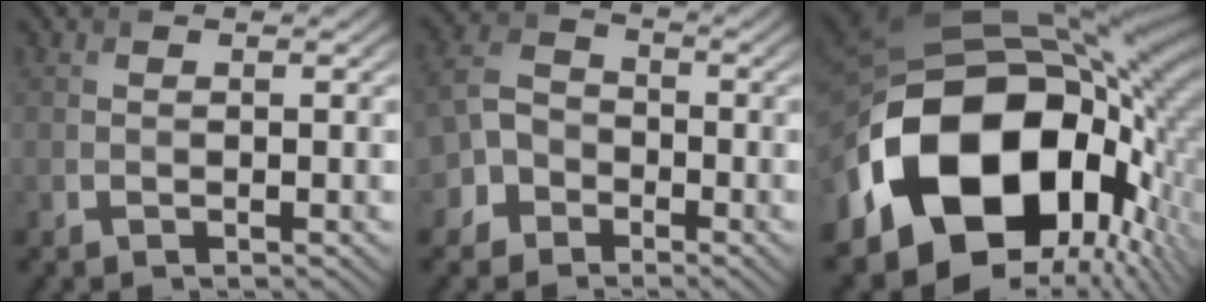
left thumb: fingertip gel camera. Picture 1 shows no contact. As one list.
[{"total": 4.9, "force": [-2.8, 3.8, 1.3], "torque": [-0.037, 0.003, -0.068]}, {"total": 21.8, "force": [-5.8, 14.5, 15.1], "torque": [-0.333, -0.065, -0.058]}]